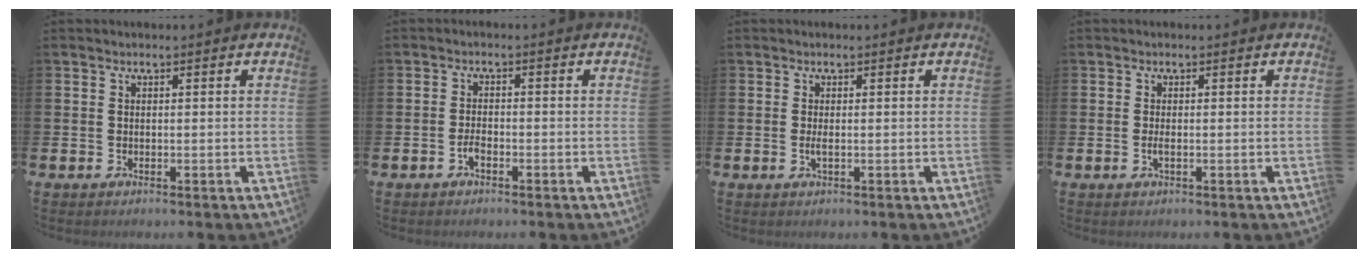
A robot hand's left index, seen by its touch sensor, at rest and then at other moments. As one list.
[{"total": 1.7, "force": [-1.1, 0.7, 1.2], "torque": [-0.027, 0.003, -0.020]}, {"total": 1.0, "force": [-0.1, 0.2, 0.9], "torque": [-0.020, 0.000, -0.002]}, {"total": 0.9, "force": [-0.2, 0.2, 0.9], "torque": [-0.019, 0.001, -0.003]}]